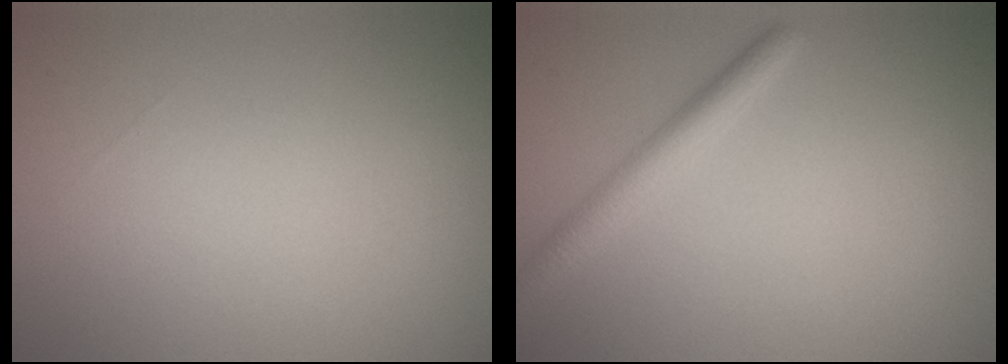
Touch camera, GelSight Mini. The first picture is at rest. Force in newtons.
{"total": 2.3, "press": 2.3, "slide": 0.1}